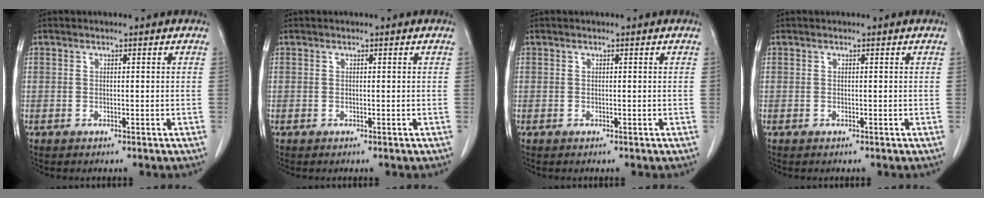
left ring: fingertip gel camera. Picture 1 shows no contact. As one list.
[{"total": 0.0}, {"total": 0.0}, {"total": 0.0}]